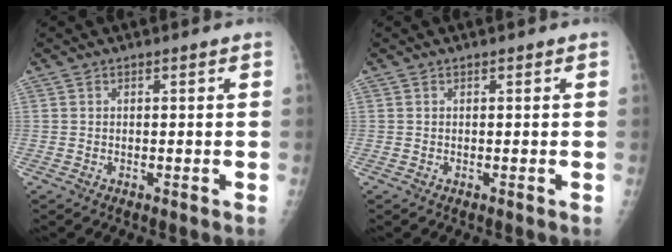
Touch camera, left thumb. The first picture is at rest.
{"total": 0.0}